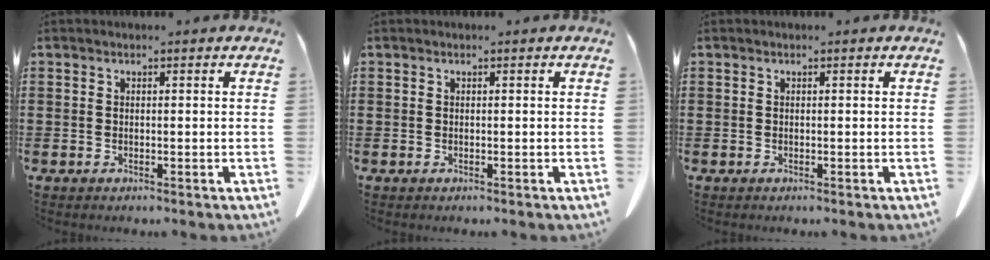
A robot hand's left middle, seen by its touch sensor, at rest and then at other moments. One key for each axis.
{"total": 0.0}
{"total": 0.0}